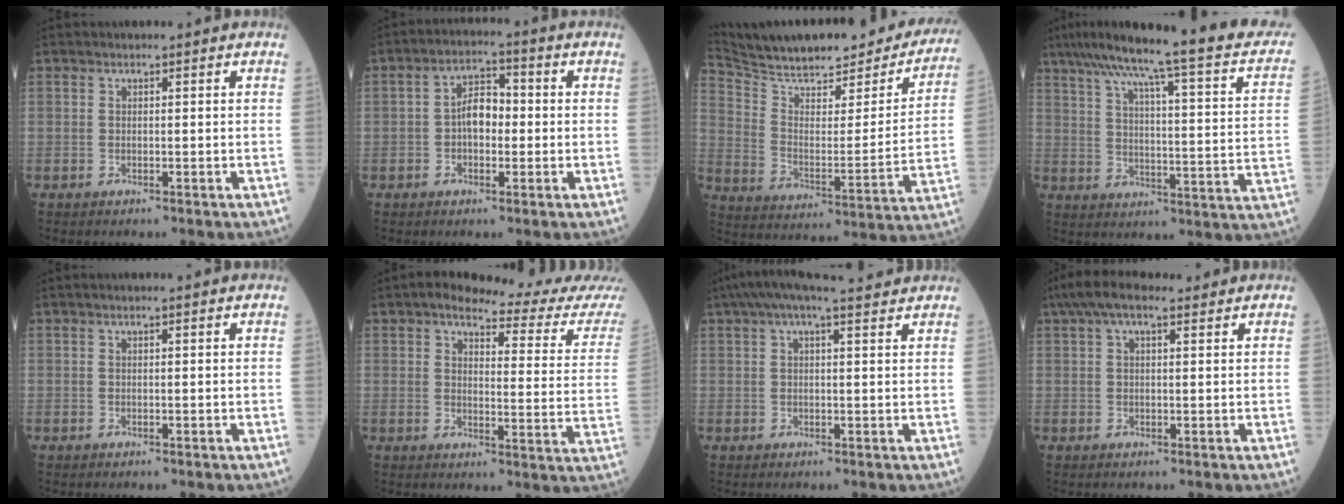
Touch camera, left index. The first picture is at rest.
{"total": 5.3, "force": [-0.4, 2.8, 4.4], "torque": [-0.081, 0.020, -0.013]}
{"total": 27.9, "force": [24.4, 6.7, 11.8], "torque": [-0.189, -0.040, 0.326]}
{"total": 25.7, "force": [20.5, 1.7, 15.4], "torque": [-0.232, -0.008, 0.263]}
{"total": 1.0, "force": [0.7, -0.1, 0.6], "torque": [-0.010, 0.009, 0.012]}
{"total": 14.2, "force": [13.0, 0.3, 5.5], "torque": [-0.066, -0.055, 0.140]}
{"total": 9.5, "force": [8.0, 1.2, 5.0], "torque": [-0.088, 0.045, 0.109]}
{"total": 6.9, "force": [4.9, 2.1, 4.4], "torque": [-0.091, 0.046, 0.086]}